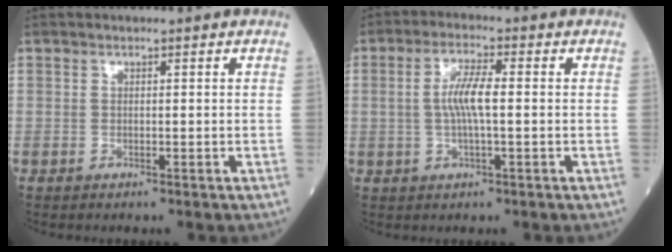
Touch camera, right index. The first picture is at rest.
{"total": 5.5, "force": [0.0, 0.8, 5.4], "torque": [-0.113, 0.006, -0.001]}